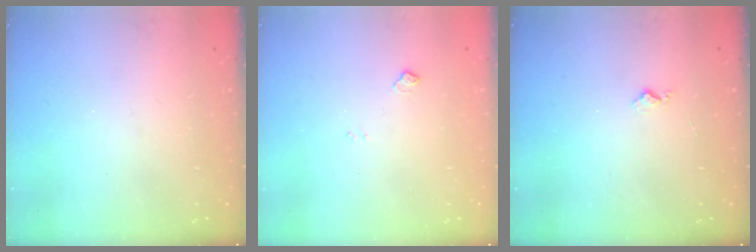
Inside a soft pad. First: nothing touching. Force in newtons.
{"total": 5.6, "press": 5.5, "slide": 0.9}
{"total": 4.1, "press": 4.1, "slide": 0.4}